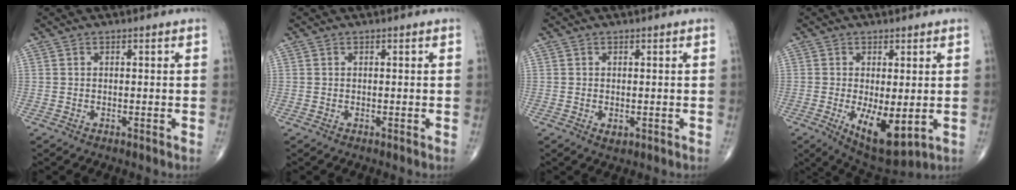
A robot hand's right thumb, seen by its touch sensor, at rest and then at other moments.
{"total": 0.0}
{"total": 1.2, "force": [-0.2, 0.8, 0.9], "torque": [-0.013, -0.004, 0.000]}
{"total": 9.8, "force": [-1.8, 4.0, 8.7], "torque": [-0.134, -0.026, -0.015]}